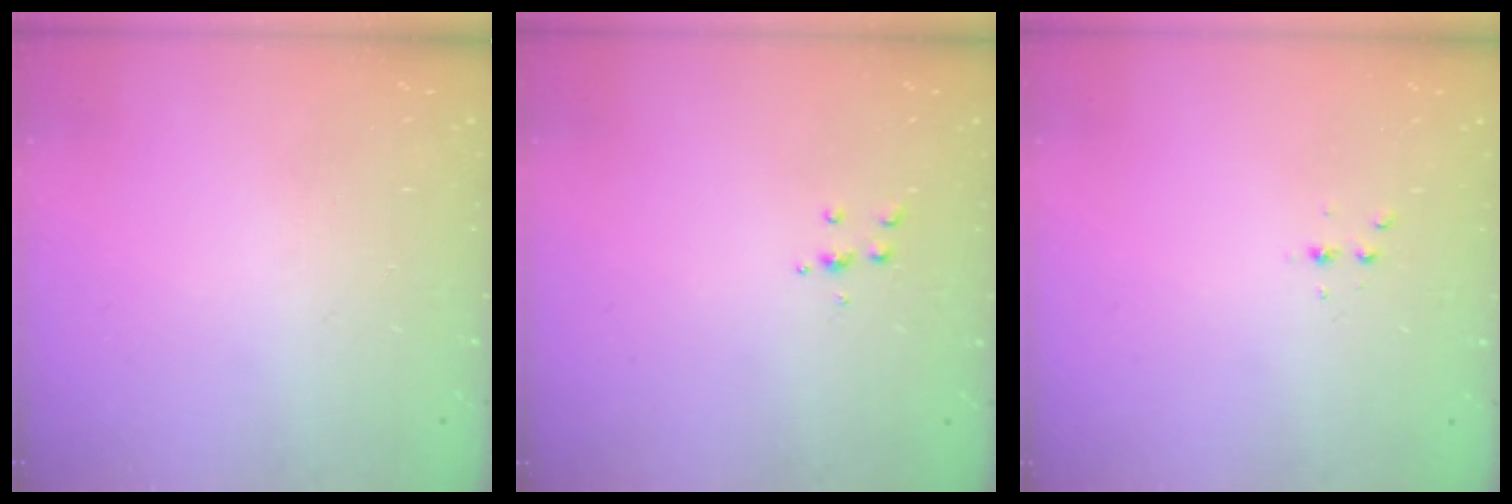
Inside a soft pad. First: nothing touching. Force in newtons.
{"total": 5.0, "press": 4.9, "slide": 0.8}
{"total": 2.3, "press": 2.3, "slide": 0.3}